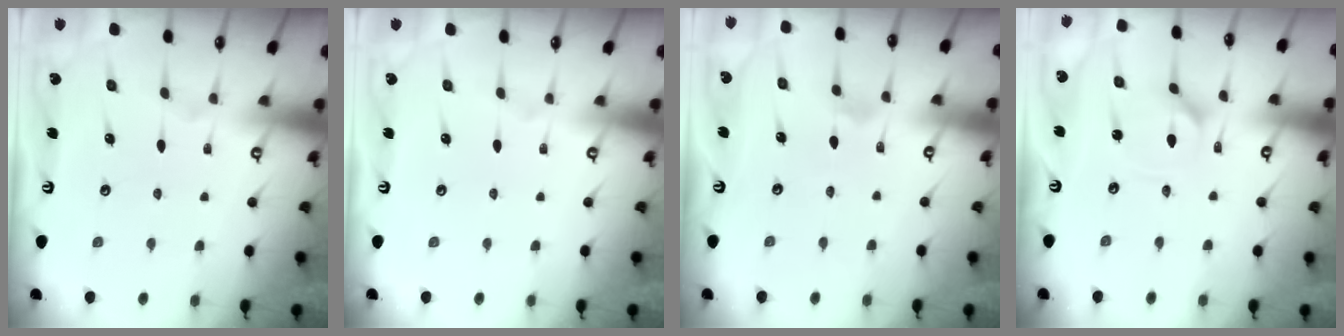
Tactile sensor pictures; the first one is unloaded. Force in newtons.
{"total": 0.0}
{"total": 1.9, "press": 1.8, "slide": 0.6}
{"total": 2.9, "press": 2.9, "slide": 0.4}